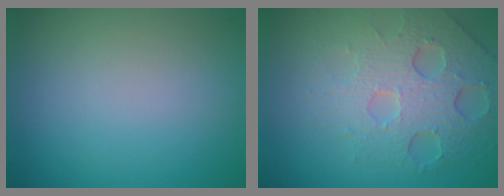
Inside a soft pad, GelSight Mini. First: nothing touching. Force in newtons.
{"total": 6.6, "press": 4.7, "slide": 4.7}